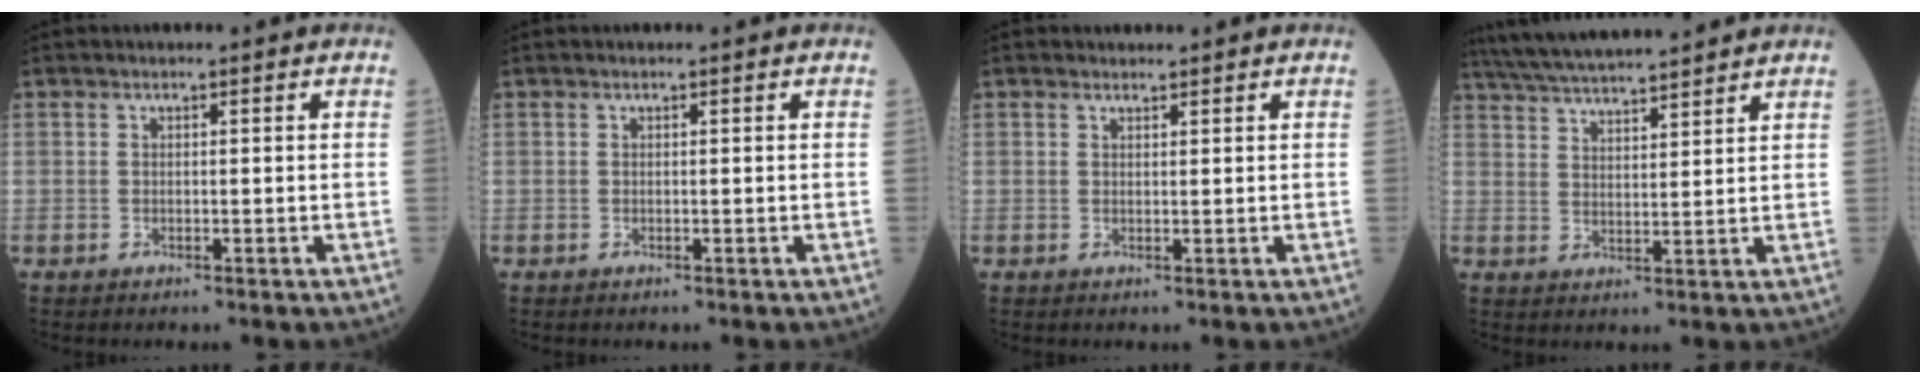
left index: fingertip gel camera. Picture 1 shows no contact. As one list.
[{"total": 0.0}, {"total": 0.9, "force": [0.8, 0.2, 0.0], "torque": [-0.008, 0.001, 0.014]}, {"total": 13.1, "force": [11.9, 0.8, 5.5], "torque": [-0.104, 0.028, 0.193]}]